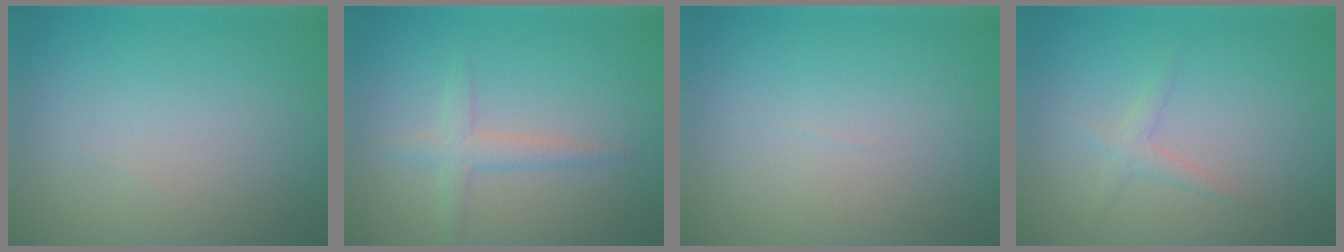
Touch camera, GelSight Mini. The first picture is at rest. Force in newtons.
{"total": 2.2, "press": 2.2, "slide": 0.1}
{"total": 0.0}
{"total": 1.3, "press": 1.3, "slide": 0.1}